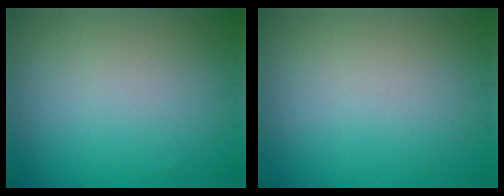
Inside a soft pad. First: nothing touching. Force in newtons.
{"total": 0.0}